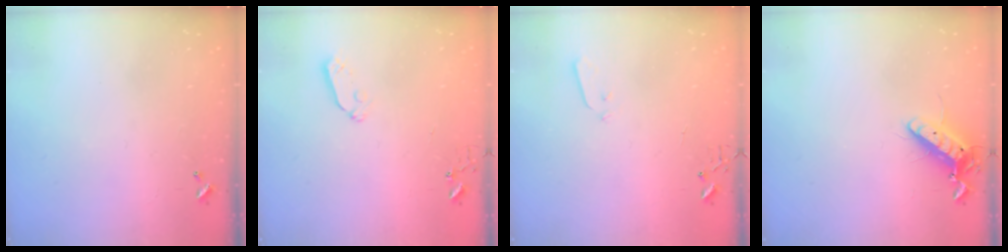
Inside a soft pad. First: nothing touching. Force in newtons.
{"total": 3.7, "press": 3.6, "slide": 0.5}
{"total": 3.0, "press": 2.9, "slide": 0.7}
{"total": 11.8, "press": 11.6, "slide": 2.2}